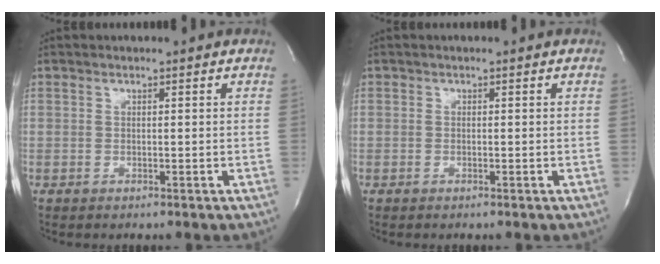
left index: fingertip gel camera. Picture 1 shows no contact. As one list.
[{"total": 0.0}]